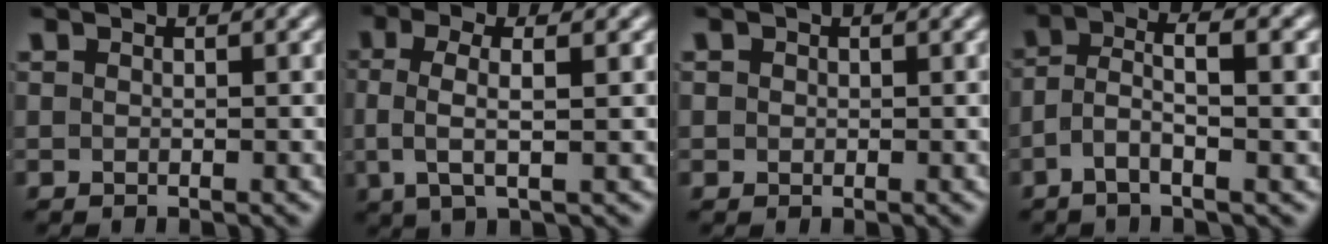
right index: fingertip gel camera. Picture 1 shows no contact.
{"total": 4.1, "force": [0.6, 1.3, 3.9], "torque": [-0.073, 0.001, 0.014]}
{"total": 1.3, "force": [0.1, 1.2, 0.3], "torque": [-0.014, -0.007, 0.004]}
{"total": 3.3, "force": [-0.6, 0.8, 3.1], "torque": [-0.062, -0.012, -0.008]}